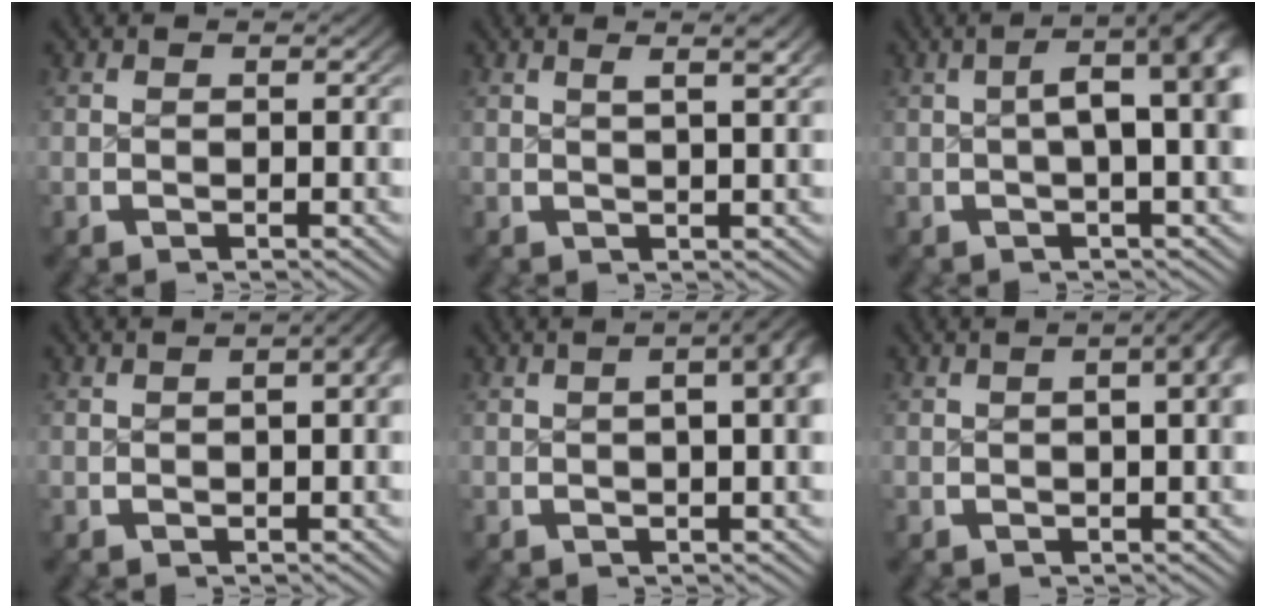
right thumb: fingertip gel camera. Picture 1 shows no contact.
{"total": 2.4, "force": [1.2, 0.2, 2.1], "torque": [-0.026, 0.003, 0.021]}
{"total": 6.1, "force": [0.9, 2.0, 5.7], "torque": [-0.073, 0.016, 0.008]}
{"total": 5.0, "force": [0.9, 2.1, 4.4], "torque": [-0.036, 0.023, 0.003]}
{"total": 7.8, "force": [2.2, 4.1, 6.3], "torque": [-0.053, 0.032, 0.012]}
{"total": 7.1, "force": [1.9, 3.5, 5.9], "torque": [-0.045, 0.031, 0.009]}